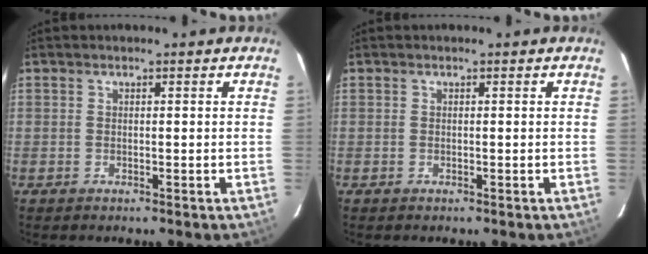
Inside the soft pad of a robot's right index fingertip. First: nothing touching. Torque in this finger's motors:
{"motor_torque": [0.00, 0.00, 0.03, 0.00]}